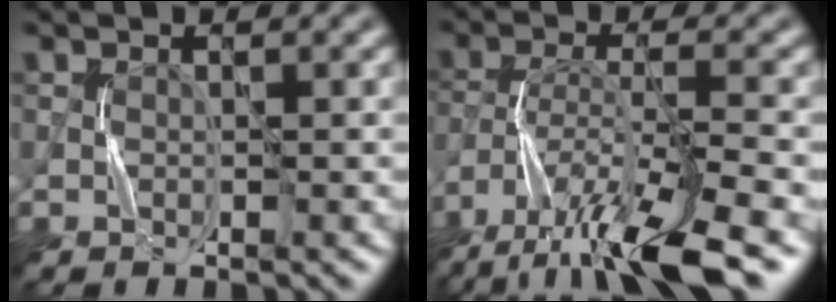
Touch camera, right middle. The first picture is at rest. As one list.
[{"total": 11.2, "force": [-8.4, 2.3, 7.2], "torque": [-0.133, -0.009, -0.142]}]